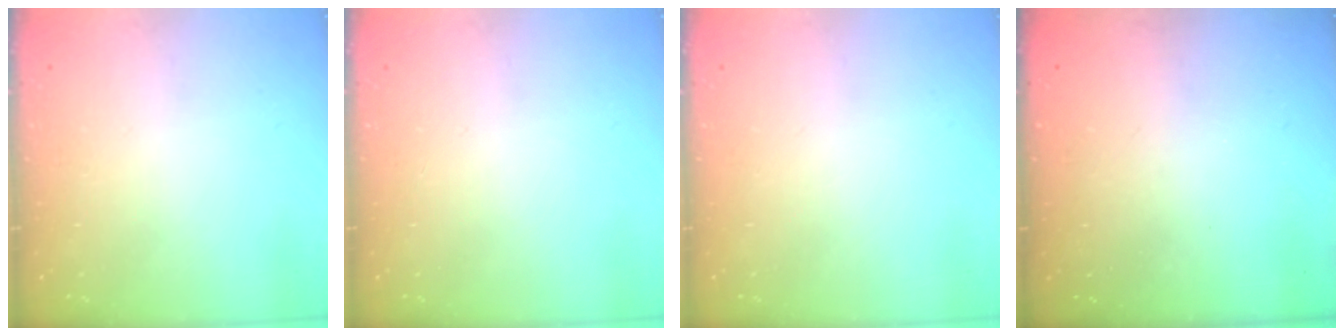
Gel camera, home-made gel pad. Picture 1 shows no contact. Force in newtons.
{"total": 0.0}
{"total": 0.0}
{"total": 3.1, "press": 3.1, "slide": 0.1}